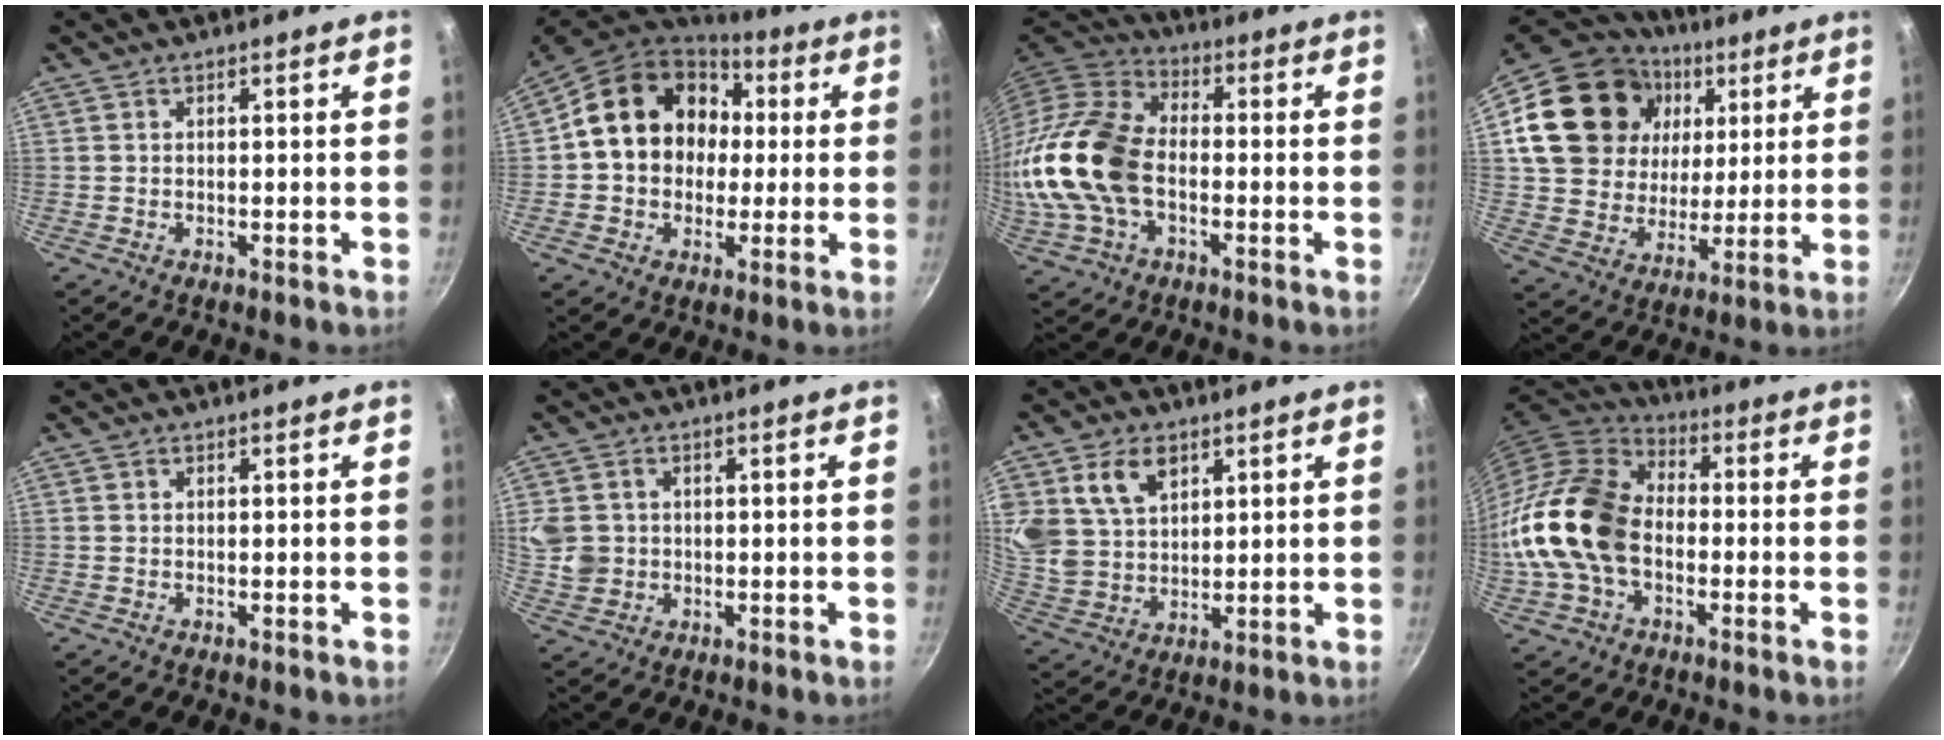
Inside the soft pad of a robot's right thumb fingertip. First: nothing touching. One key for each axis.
{"total": 18.5, "fx": 2.3, "fy": 15.3, "fz": 10.1, "tx": -0.147, "ty": 0.038, "tz": 0.030}
{"total": 18.7, "fx": -2.2, "fy": 12.3, "fz": 13.9, "tx": -0.272, "ty": 0.031, "tz": -0.051}
{"total": 24.7, "fx": 8.2, "fy": 19.2, "fz": 13.2, "tx": -0.226, "ty": 0.004, "tz": 0.149}
{"total": 0.0}
{"total": 6.5, "fx": 0.5, "fy": 5.7, "fz": 2.9, "tx": -0.042, "ty": -0.005, "tz": 0.013}
{"total": 12.0, "fx": 5.2, "fy": 8.6, "fz": 6.5, "tx": -0.111, "ty": -0.020, "tz": 0.108}
{"total": 17.8, "fx": -2.3, "fy": 12.6, "fz": 12.5, "tx": -0.224, "ty": 0.034, "tz": -0.056}